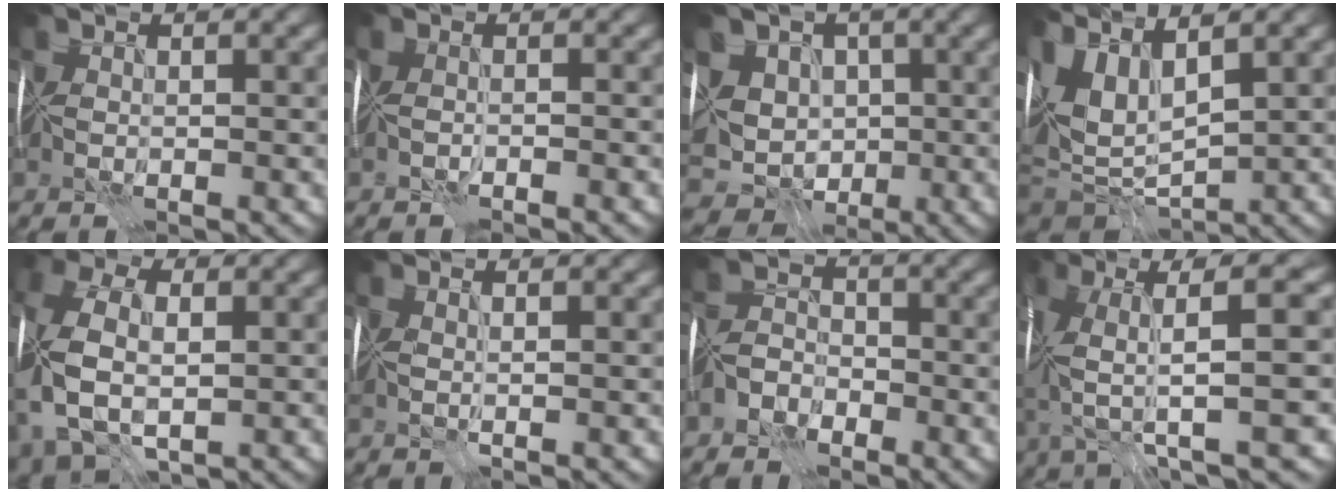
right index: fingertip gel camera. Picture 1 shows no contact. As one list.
[{"total": 1.6, "force": [-1.5, -0.5, 0.3], "torque": [-0.004, -0.004, -0.025]}, {"total": 7.3, "force": [-0.8, 6.0, 4.1], "torque": [-0.055, -0.002, -0.017]}, {"total": 8.7, "force": [1.2, 4.0, 7.7], "torque": [-0.174, 0.001, 0.026]}, {"total": 9.0, "force": [-1.9, 5.7, 6.8], "torque": [-0.173, -0.011, -0.029]}, {"total": 0.9, "force": [0.0, -0.8, 0.5], "torque": [-0.007, -0.003, -0.002]}, {"total": 3.1, "force": [-2.6, 1.5, 0.7], "torque": [-0.008, 0.003, -0.055]}, {"total": 9.8, "force": [0.3, 1.7, 9.7], "torque": [-0.166, 0.009, 0.015]}]